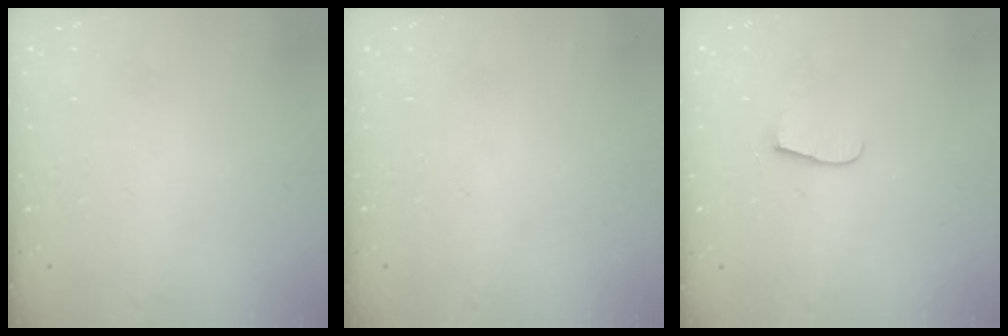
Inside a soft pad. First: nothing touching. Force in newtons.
{"total": 0.0}
{"total": 6.5, "press": 6.5, "slide": 0.7}